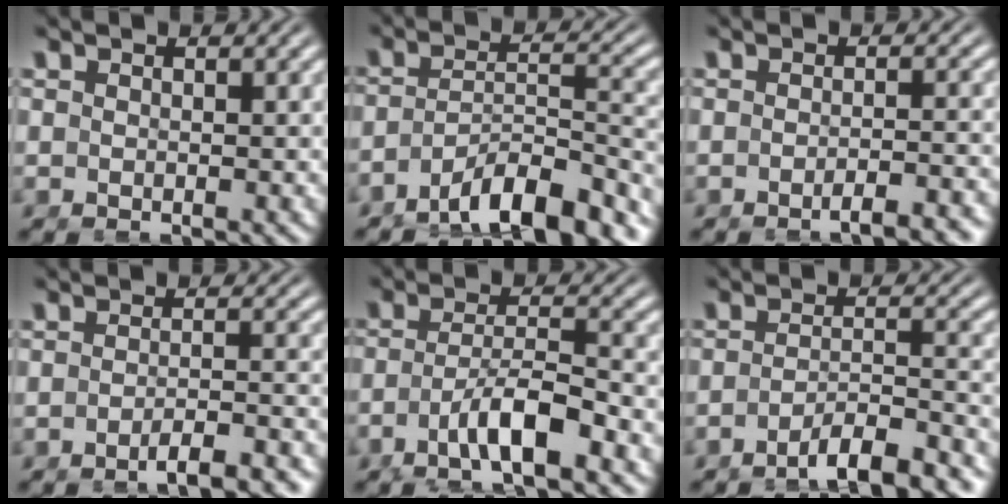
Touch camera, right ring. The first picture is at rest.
{"total": 7.6, "force": [-5.7, 2.5, 4.4], "torque": [-0.056, -0.021, -0.081]}
{"total": 2.6, "force": [-2.3, -0.2, 1.3], "torque": [-0.012, 0.004, -0.041]}
{"total": 3.3, "force": [-2.8, -0.2, 1.8], "torque": [-0.021, -0.002, -0.049]}
{"total": 4.4, "force": [-2.1, 1.0, 3.7], "torque": [-0.071, -0.022, -0.026]}
{"total": 5.7, "force": [-4.8, 0.8, 3.0], "torque": [-0.035, -0.018, -0.070]}